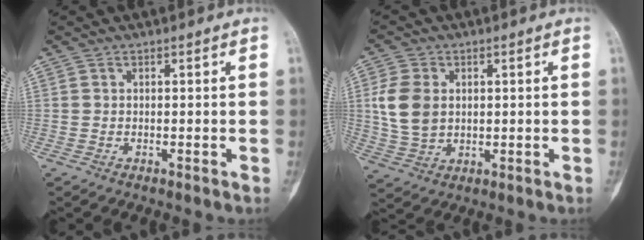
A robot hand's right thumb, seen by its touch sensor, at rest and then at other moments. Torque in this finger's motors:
{"motor_torque": [0.18, 0.17, 0.87, -0.02, 0.00]}